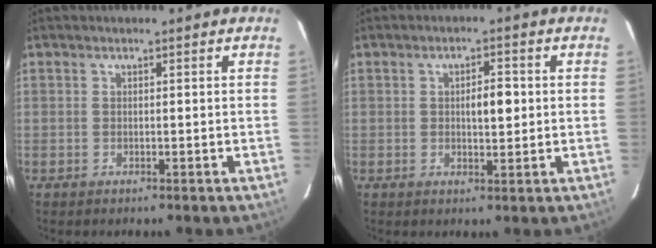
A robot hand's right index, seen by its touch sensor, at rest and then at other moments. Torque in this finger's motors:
{"motor_torque": [0.02, 0.00, 0.07, 0.05]}